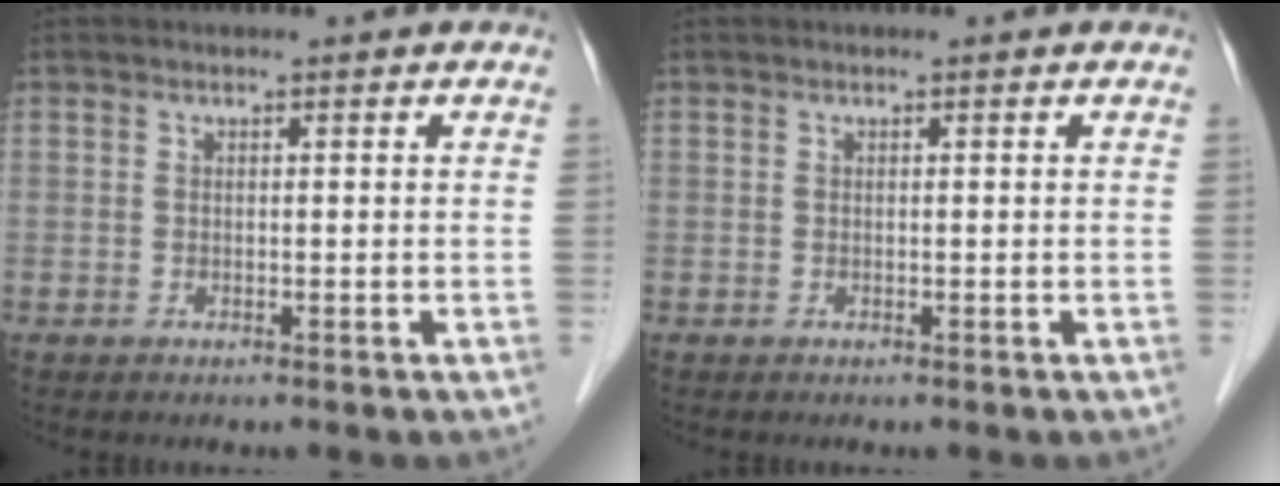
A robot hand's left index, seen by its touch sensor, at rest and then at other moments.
{"total": 0.0}